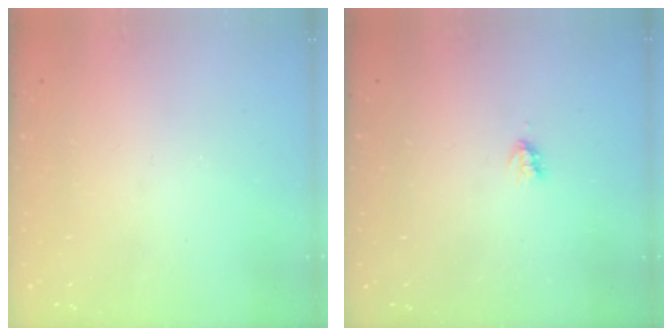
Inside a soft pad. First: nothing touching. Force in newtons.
{"total": 1.9, "press": 1.8, "slide": 0.4}